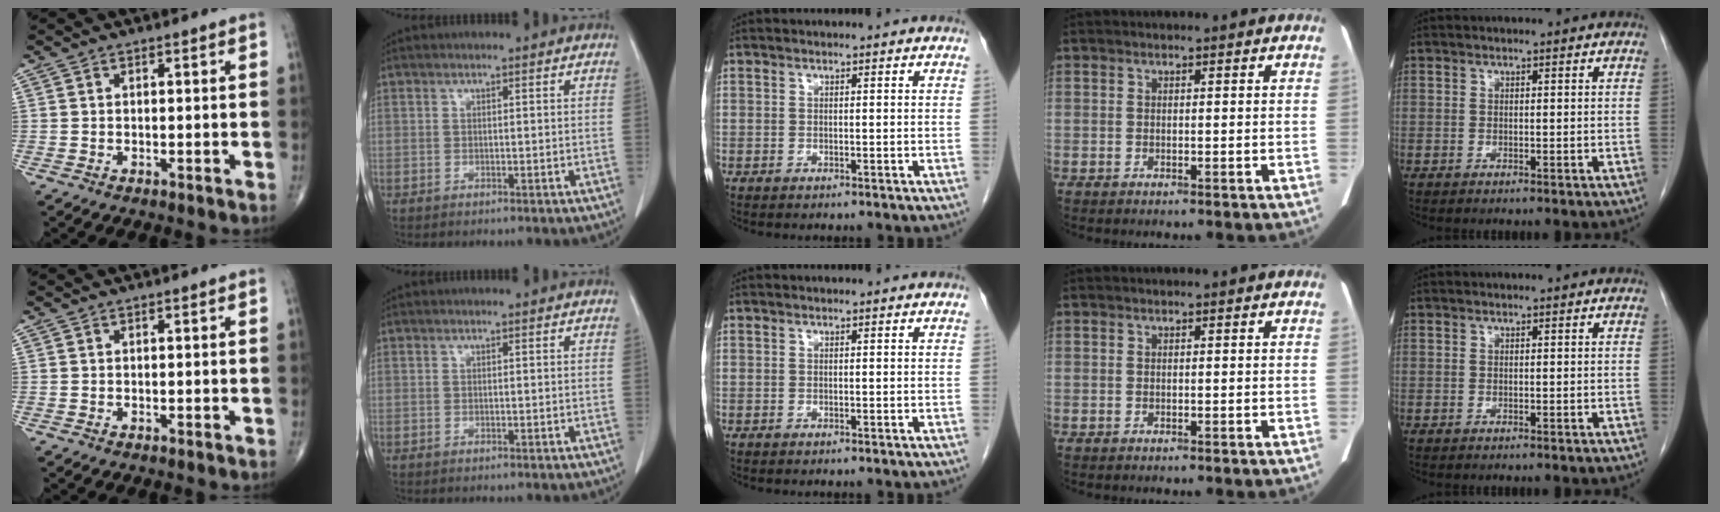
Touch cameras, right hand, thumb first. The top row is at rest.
{}